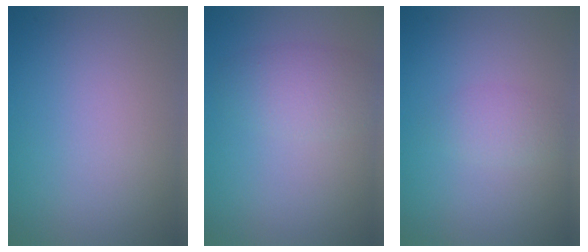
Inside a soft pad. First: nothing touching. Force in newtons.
{"total": 3.0, "press": 3.0, "slide": 0.1}
{"total": 1.5, "press": 1.5, "slide": 0.0}